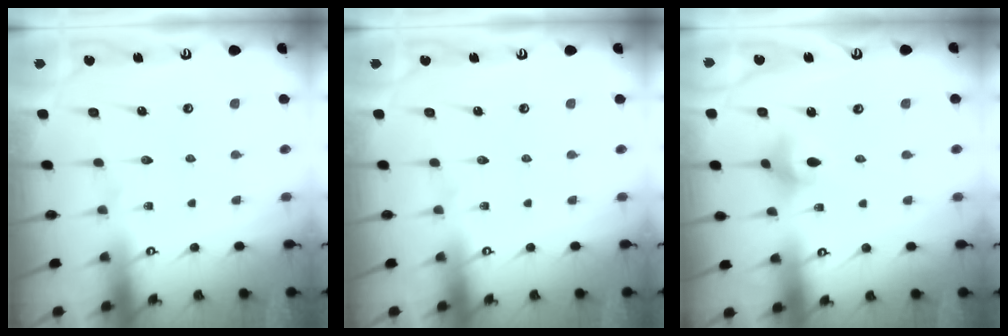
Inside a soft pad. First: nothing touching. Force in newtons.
{"total": 0.0}
{"total": 3.5, "press": 3.4, "slide": 0.4}